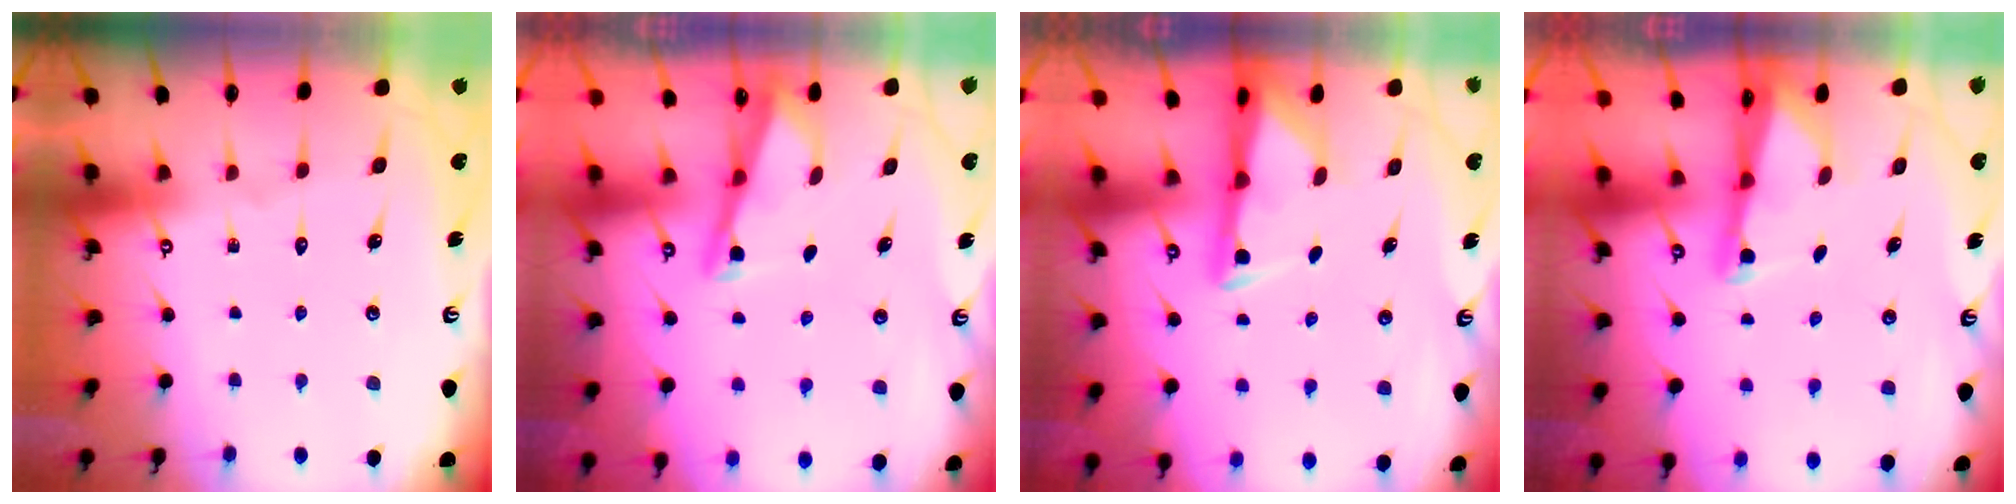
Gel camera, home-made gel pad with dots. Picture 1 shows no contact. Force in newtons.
{"total": 2.9, "press": 2.9, "slide": 0.4}
{"total": 2.8, "press": 2.8, "slide": 0.6}
{"total": 1.8, "press": 1.7, "slide": 0.3}